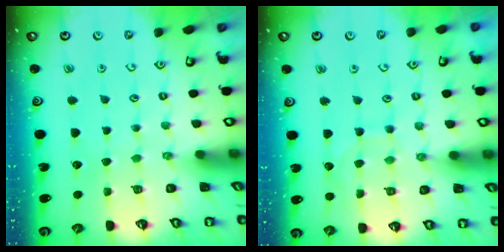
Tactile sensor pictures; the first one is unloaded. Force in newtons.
{"total": 5.6, "press": 5.6, "slide": 0.5}